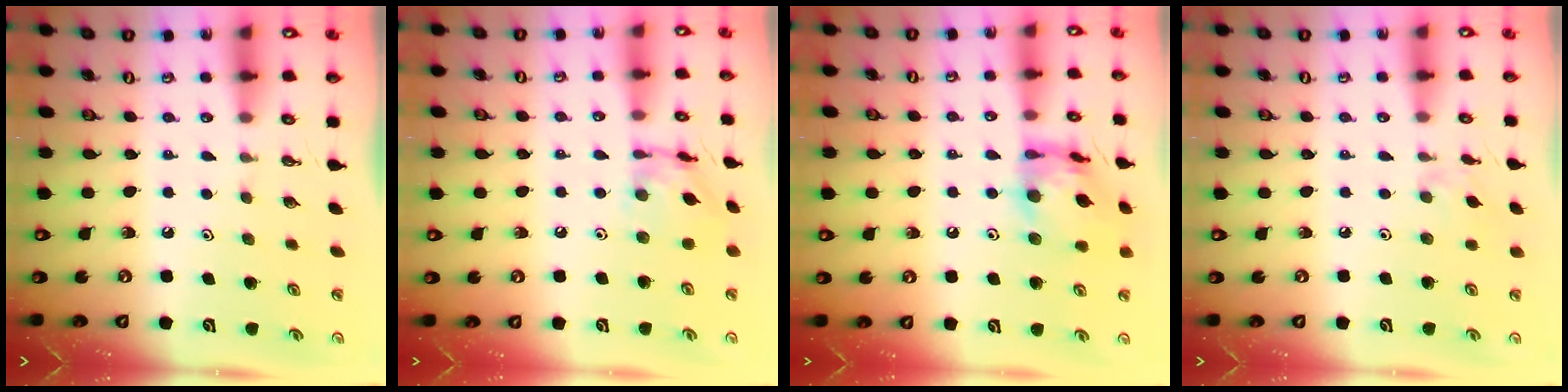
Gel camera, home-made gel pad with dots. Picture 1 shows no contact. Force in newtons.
{"total": 10.7, "press": 10.6, "slide": 0.8}
{"total": 14.5, "press": 14.4, "slide": 1.4}
{"total": 2.6, "press": 2.6, "slide": 0.4}